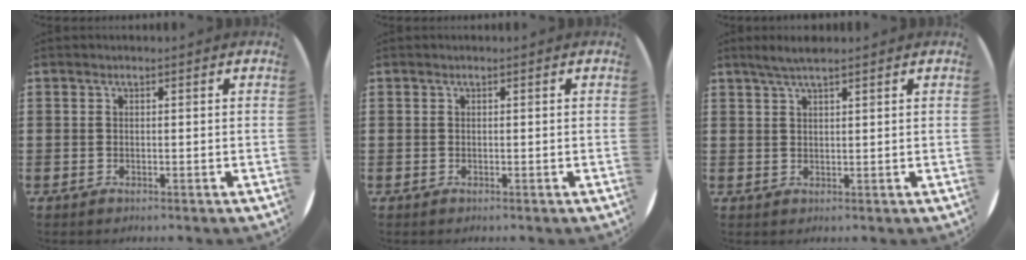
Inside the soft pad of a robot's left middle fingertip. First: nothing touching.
{"total": 0.0}
{"total": 2.7, "force": [2.2, 0.2, 1.5], "torque": [-0.032, 0.005, 0.038]}